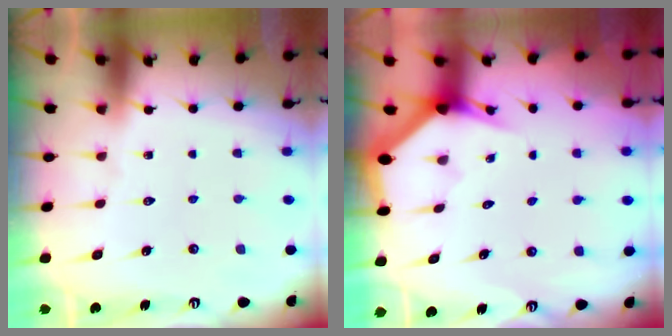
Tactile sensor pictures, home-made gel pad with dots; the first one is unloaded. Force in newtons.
{"total": 3.0, "press": 3.0, "slide": 0.0}